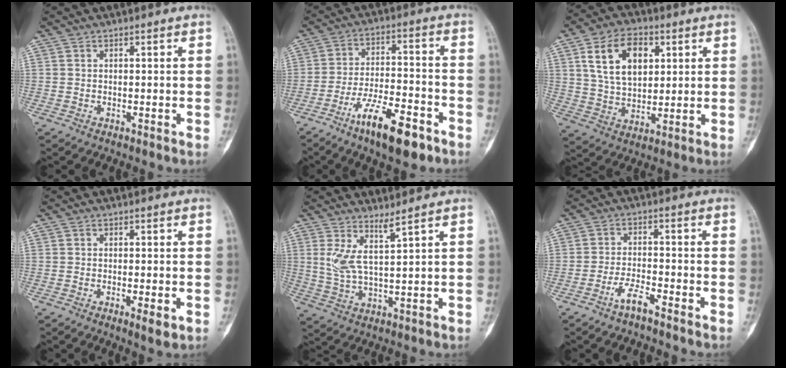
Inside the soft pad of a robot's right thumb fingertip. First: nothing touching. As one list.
[{"total": 13.7, "force": [-8.2, 4.3, 10.0], "torque": [-0.170, 0.048, -0.136]}, {"total": 13.6, "force": [4.5, 8.7, 9.3], "torque": [-0.138, -0.008, 0.085]}, {"total": 3.2, "force": [-1.1, 0.8, 2.9], "torque": [-0.050, -0.007, -0.016]}, {"total": 5.3, "force": [3.0, 0.2, 4.3], "torque": [-0.094, -0.036, 0.071]}, {"total": 4.2, "force": [-3.1, 0.7, 2.7], "torque": [-0.058, 0.020, -0.062]}]